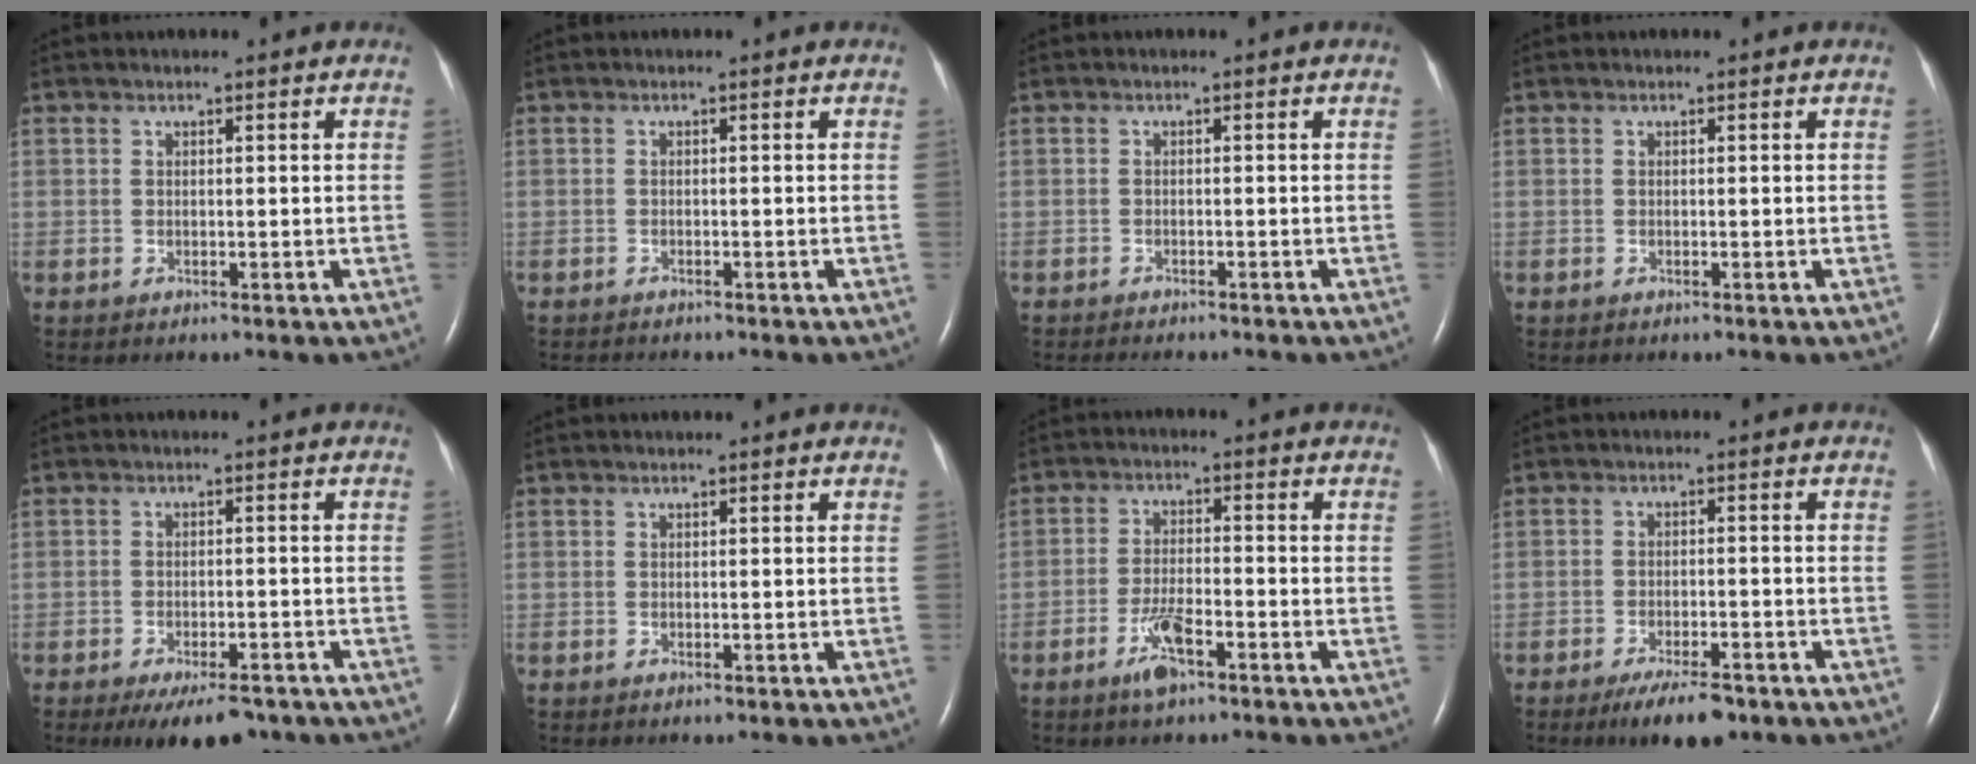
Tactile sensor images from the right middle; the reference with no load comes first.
{"total": 2.8, "force": [-2.6, 0.3, 1.0], "torque": [-0.017, -0.006, -0.033]}
{"total": 6.2, "force": [-5.5, 1.3, 2.5], "torque": [-0.031, -0.006, -0.074]}
{"total": 0.0}
{"total": 7.8, "force": [-6.0, 2.6, 4.3], "torque": [-0.060, -0.005, -0.087]}
{"total": 0.0}
{"total": 5.1, "force": [-3.1, 1.0, 3.9], "torque": [-0.085, -0.003, -0.058]}
{"total": 6.5, "force": [-4.7, 1.8, 4.2], "torque": [-0.073, -0.008, -0.072]}